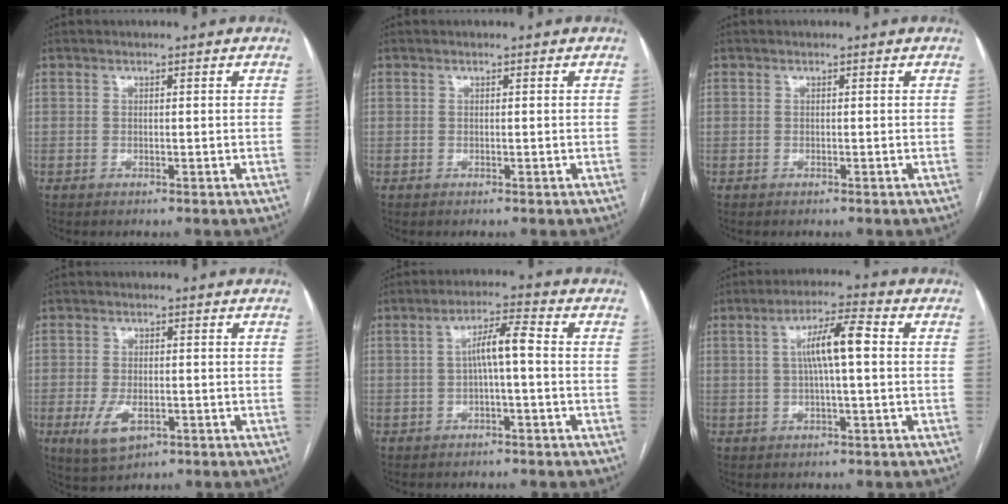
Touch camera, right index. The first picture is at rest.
{"total": 0.0}
{"total": 0.0}
{"total": 5.8, "force": [-2.3, 3.0, 4.4], "torque": [-0.091, -0.008, -0.032]}
{"total": 5.3, "force": [-0.2, 0.6, 5.2], "torque": [-0.089, 0.020, -0.003]}
{"total": 7.2, "force": [0.8, 0.8, 7.1], "torque": [-0.130, 0.019, 0.012]}